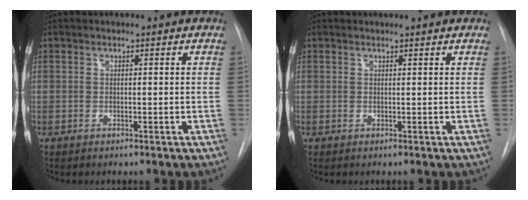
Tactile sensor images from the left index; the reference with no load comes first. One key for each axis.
{"total": 0.7, "fx": 0.7, "fy": -0.1, "fz": 0.1, "tx": -0.007, "ty": 0.002, "tz": 0.009}